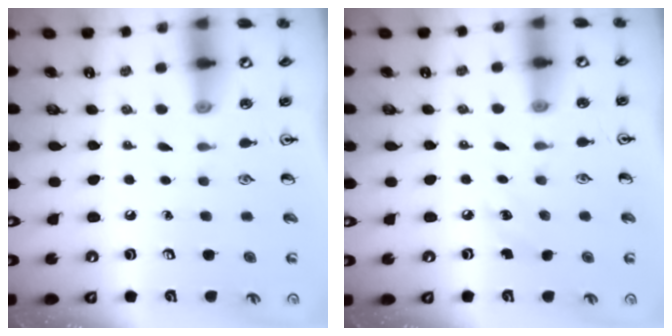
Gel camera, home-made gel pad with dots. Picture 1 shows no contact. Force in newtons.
{"total": 5.1, "press": 4.9, "slide": 1.5}